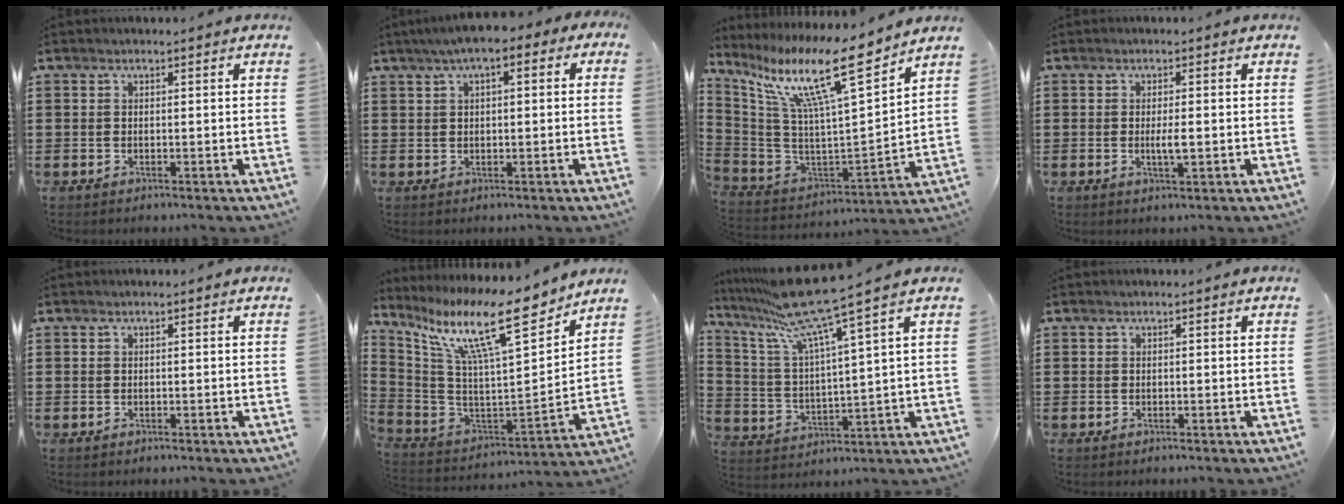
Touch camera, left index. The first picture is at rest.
{"total": 4.0, "force": [1.4, 1.3, 3.5], "torque": [-0.070, 0.009, 0.023]}
{"total": 14.6, "force": [9.9, 1.3, 10.7], "torque": [-0.225, -0.061, 0.157]}
{"total": 2.5, "force": [-0.2, 0.4, 2.5], "torque": [-0.053, -0.007, -0.006]}
{"total": 0.0}
{"total": 15.6, "force": [10.5, 2.5, 11.3], "torque": [-0.232, -0.062, 0.168]}
{"total": 11.9, "force": [9.0, 0.0, 7.8], "torque": [-0.191, -0.043, 0.148]}
{"total": 0.0}